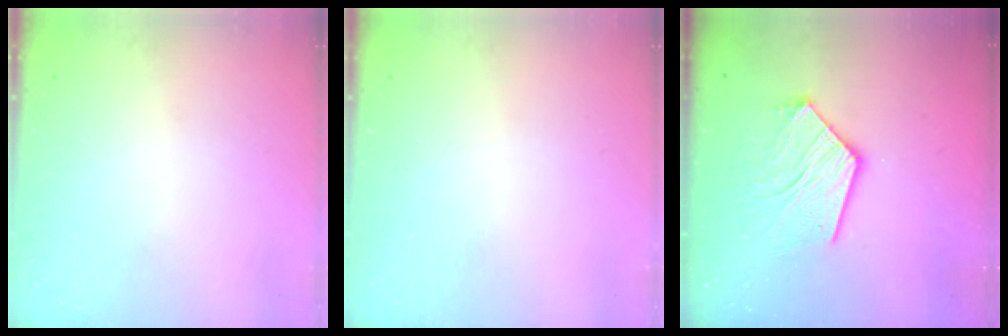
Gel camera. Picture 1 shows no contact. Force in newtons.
{"total": 0.0}
{"total": 13.8, "press": 13.7, "slide": 1.2}